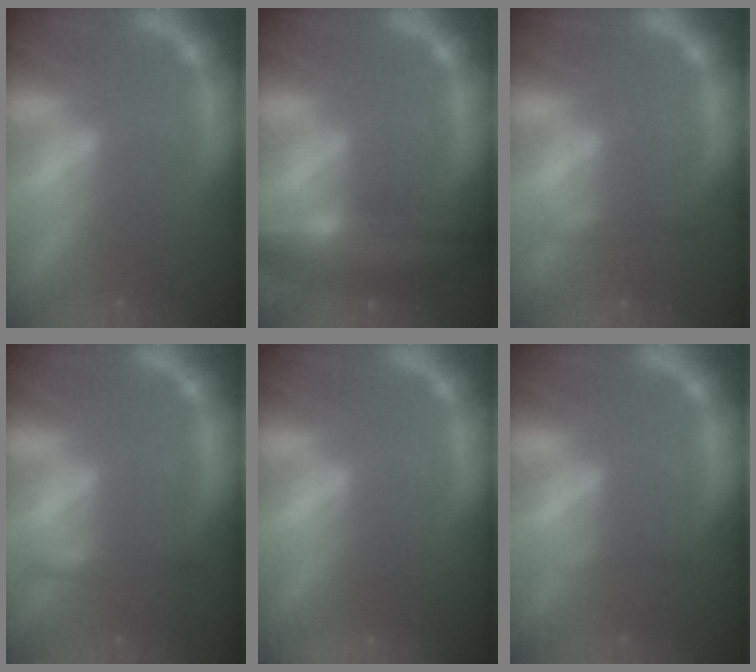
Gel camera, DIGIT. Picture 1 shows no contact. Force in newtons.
{"total": 9.0}
{"total": 1.4}
{"total": 1.9}
{"total": 8.5}
{"total": 0.9}